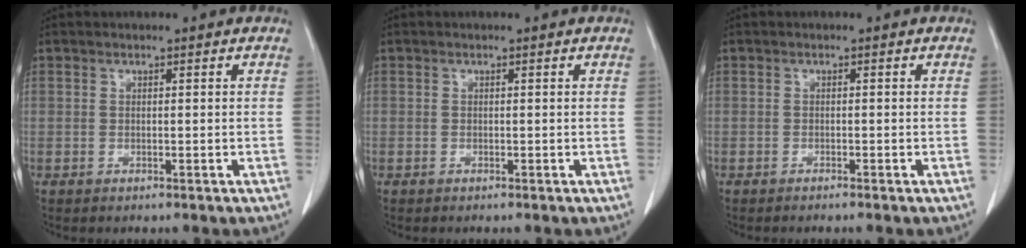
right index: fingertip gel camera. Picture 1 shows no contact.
{"total": 0.0}
{"total": 1.1, "force": [-0.9, -0.2, 0.5], "torque": [-0.011, 0.001, -0.013]}